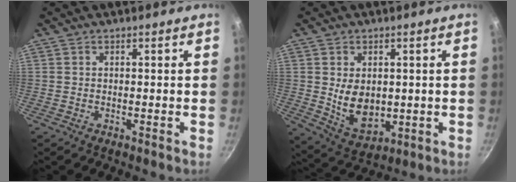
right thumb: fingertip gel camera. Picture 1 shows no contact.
{"total": 9.1, "force": [0.5, 6.2, 6.6], "torque": [-0.092, -0.020, 0.030]}